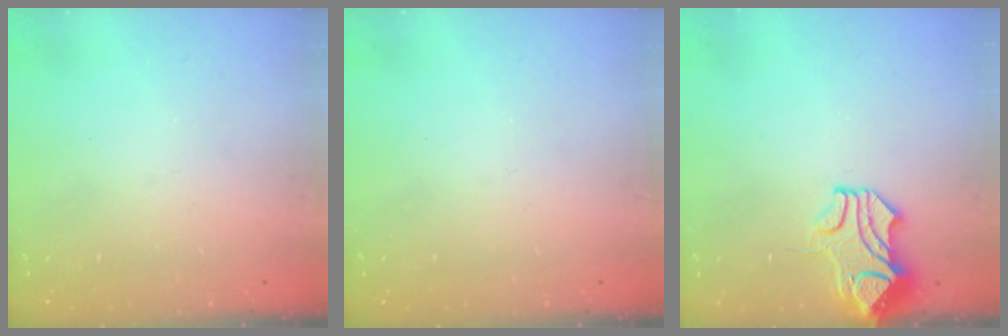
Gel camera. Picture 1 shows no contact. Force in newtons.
{"total": 0.0}
{"total": 1.5, "press": 0.8, "slide": 1.3}